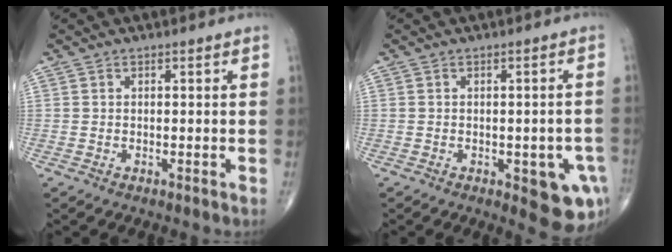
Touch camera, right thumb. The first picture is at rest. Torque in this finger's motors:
{"motor_torque": [1.23, 1.14, 0.65, -1.00, 0.20]}